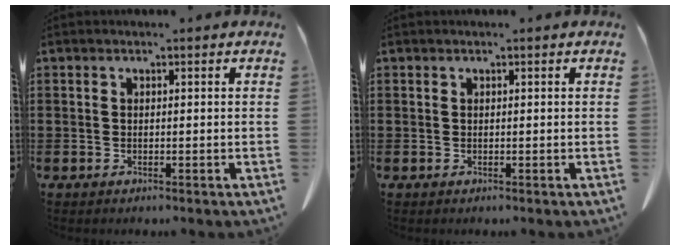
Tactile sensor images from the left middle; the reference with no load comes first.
{"total": 0.0}